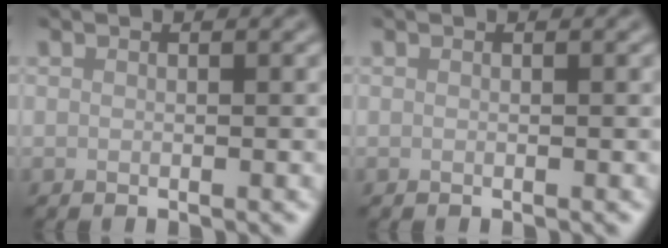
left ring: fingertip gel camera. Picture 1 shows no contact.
{"total": 0.0}